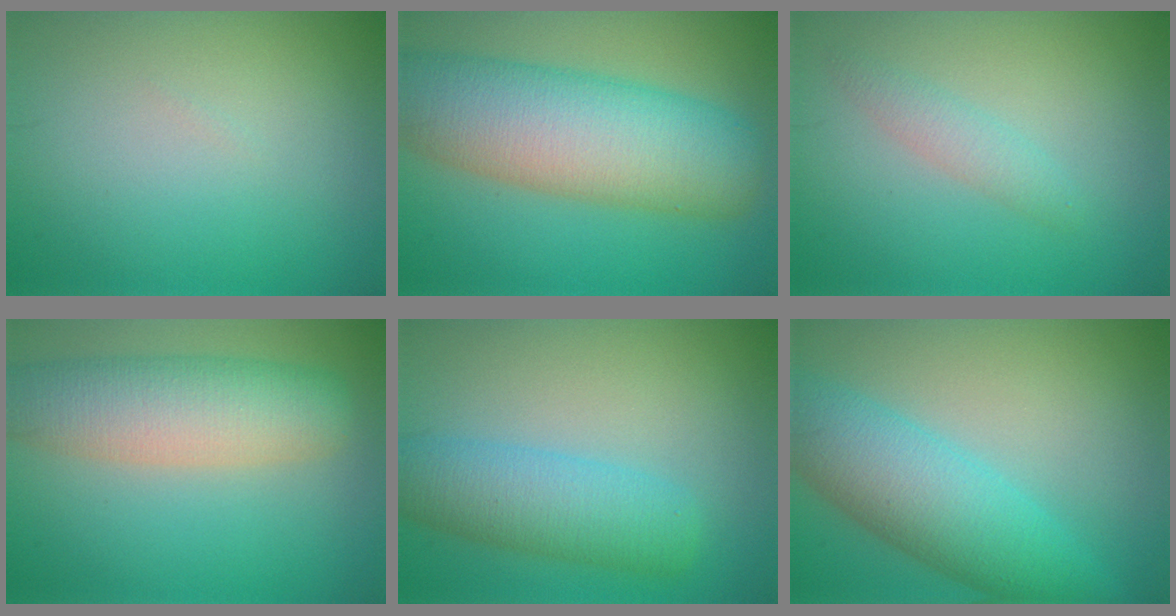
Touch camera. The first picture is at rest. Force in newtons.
{"total": 11.0, "press": 11.0, "slide": 0.7}
{"total": 1.7, "press": 1.7, "slide": 0.1}
{"total": 6.9, "press": 6.9, "slide": 0.2}
{"total": 5.4, "press": 5.4, "slide": 0.2}
{"total": 7.6, "press": 7.6, "slide": 0.3}